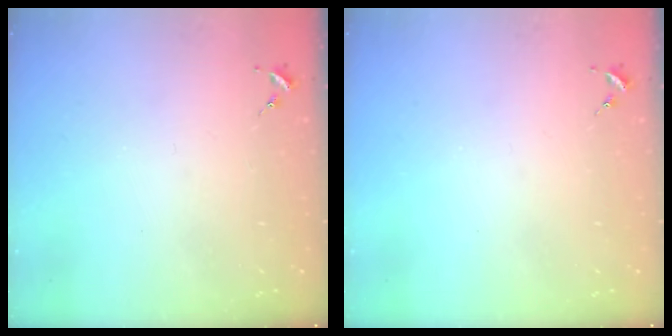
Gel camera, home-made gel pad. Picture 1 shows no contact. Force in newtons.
{"total": 0.0}